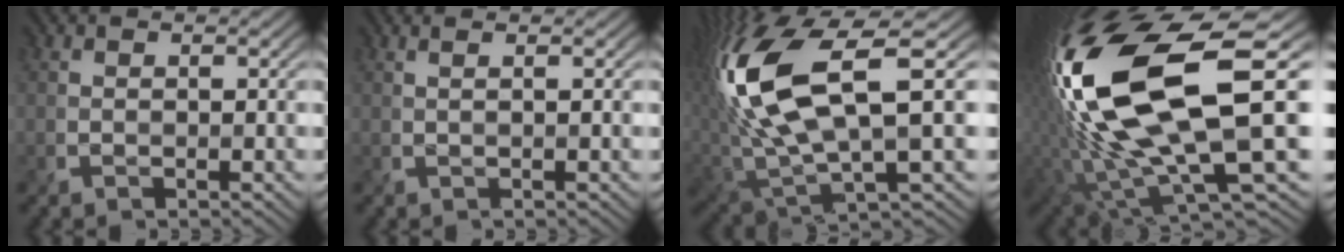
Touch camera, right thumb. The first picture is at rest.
{"total": 1.2, "force": [0.6, 0.1, 1.0], "torque": [-0.003, -0.003, -0.003]}
{"total": 14.9, "force": [3.5, 6.1, 13.1], "torque": [-0.311, 0.006, 0.072]}
{"total": 19.9, "force": [3.5, 6.6, 18.4], "torque": [-0.402, -0.017, 0.067]}